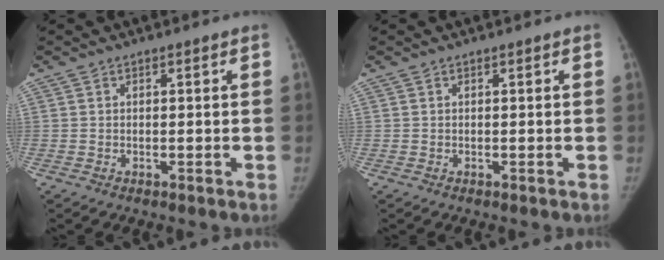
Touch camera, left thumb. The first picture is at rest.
{"total": 0.0}